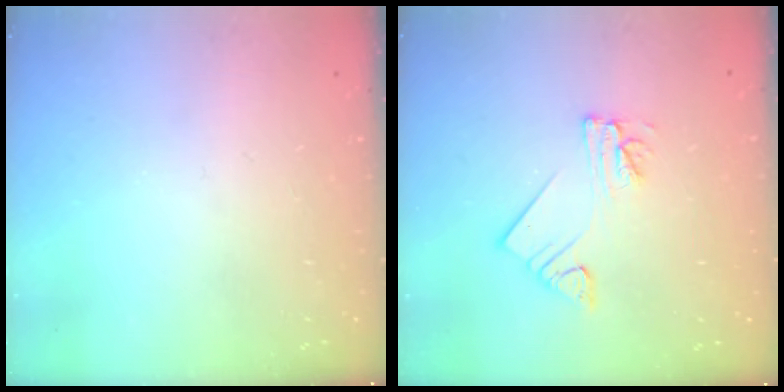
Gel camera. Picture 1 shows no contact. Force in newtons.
{"total": 5.4, "press": 5.4, "slide": 0.6}